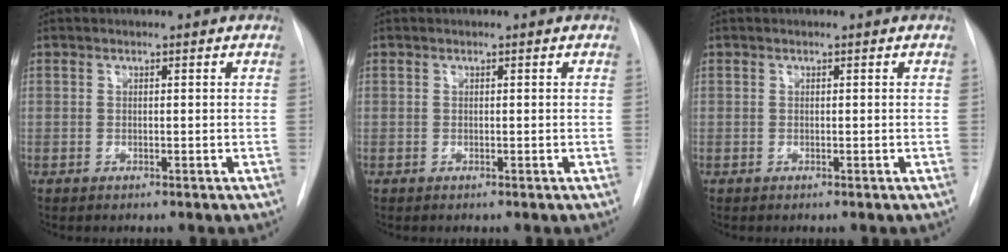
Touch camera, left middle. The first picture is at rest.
{"total": 0.0}
{"total": 0.0}